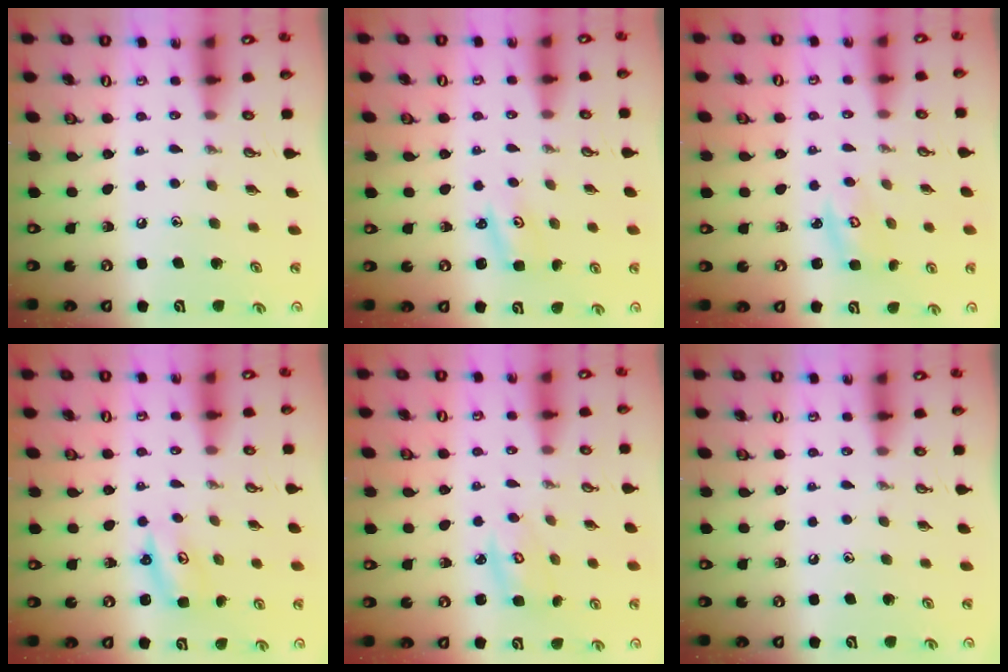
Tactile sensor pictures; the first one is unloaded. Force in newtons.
{"total": 2.2, "press": 2.2, "slide": 0.3}
{"total": 2.9, "press": 2.9, "slide": 0.4}
{"total": 2.6, "press": 2.5, "slide": 0.3}
{"total": 3.4, "press": 3.4, "slide": 0.2}
{"total": 0.0}